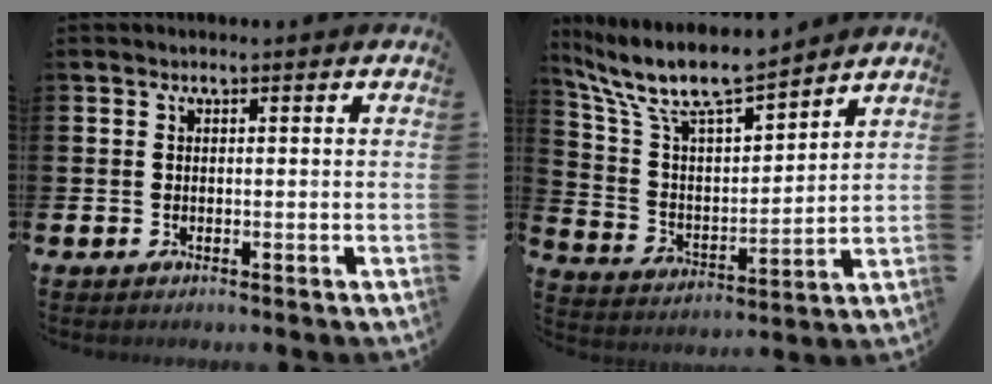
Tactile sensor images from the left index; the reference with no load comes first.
{"total": 9.6, "force": [8.5, 2.0, 4.0], "torque": [-0.123, -0.056, 0.145]}